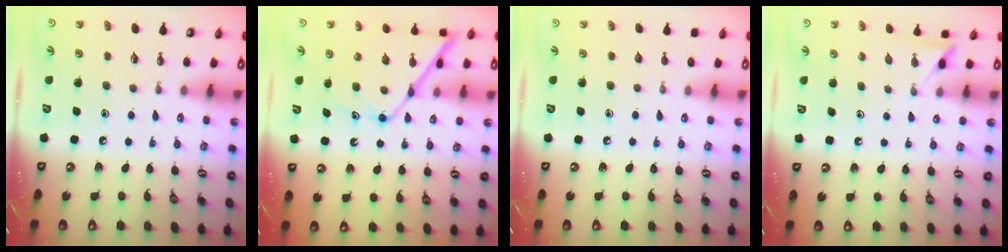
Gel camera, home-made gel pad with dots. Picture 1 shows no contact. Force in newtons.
{"total": 12.3, "press": 12.3, "slide": 1.1}
{"total": 0.0}
{"total": 3.3, "press": 3.3, "slide": 0.4}